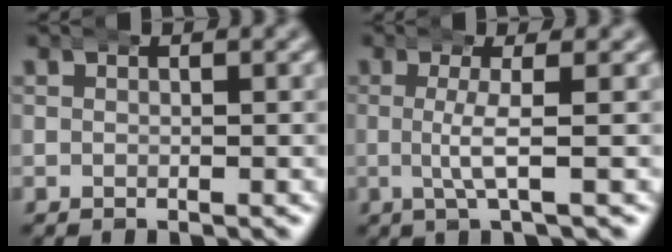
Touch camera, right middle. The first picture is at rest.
{"total": 2.7, "force": [0.2, -0.3, 2.7], "torque": [-0.051, 0.001, 0.001]}